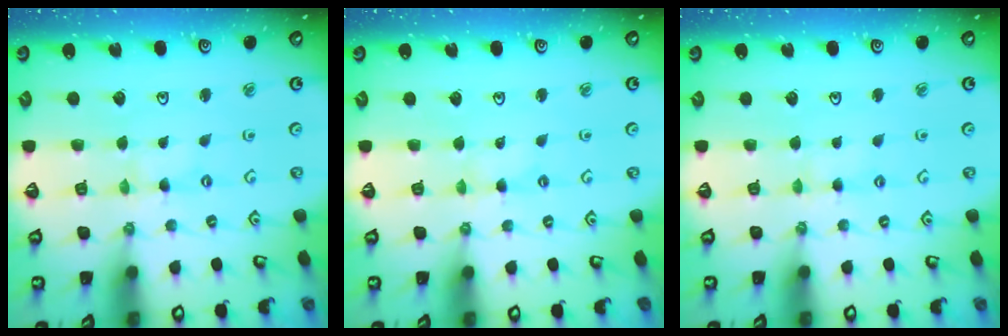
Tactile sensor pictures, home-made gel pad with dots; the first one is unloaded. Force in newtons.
{"total": 2.0, "press": 1.9, "slide": 0.3}
{"total": 2.3, "press": 2.3, "slide": 0.4}